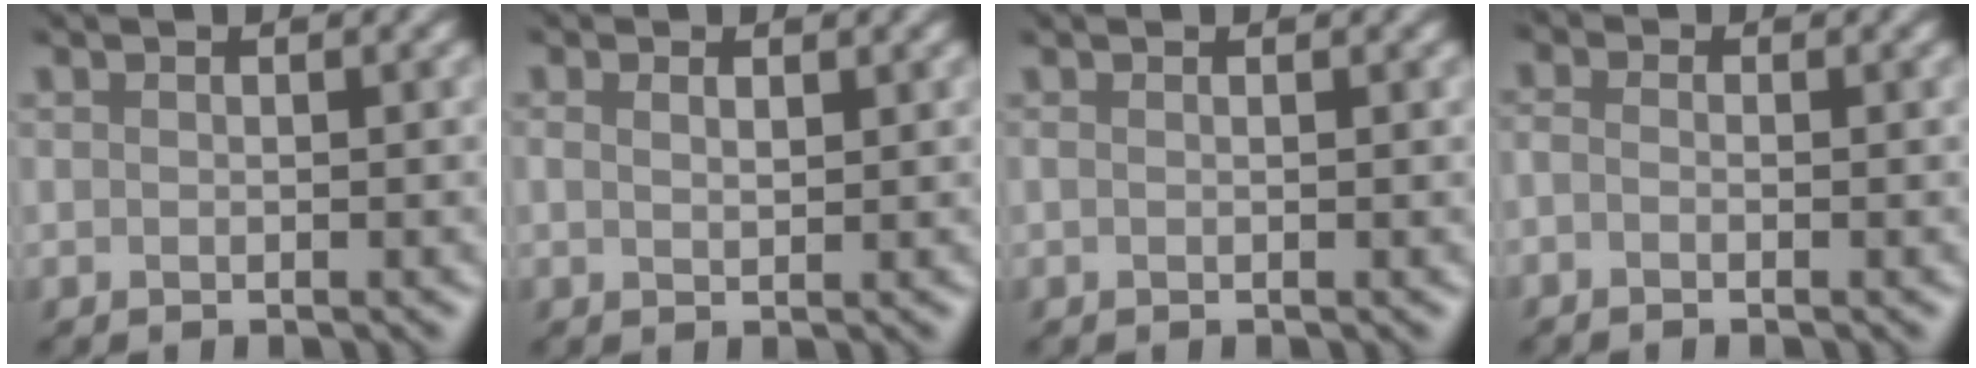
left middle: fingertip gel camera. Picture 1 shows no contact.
{"total": 1.1, "force": [0.0, -0.9, -0.7], "torque": [-0.005, 0.000, 0.017]}
{"total": 1.1, "force": [0.4, 0.6, 0.9], "torque": [0.001, 0.009, -0.007]}
{"total": 1.5, "force": [-1.5, -0.3, -0.2], "torque": [-0.010, 0.000, -0.009]}